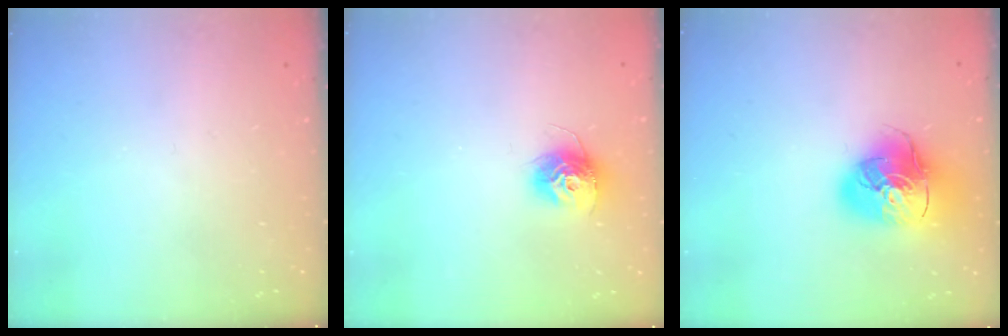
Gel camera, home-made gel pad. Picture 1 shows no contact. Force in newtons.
{"total": 11.5, "press": 11.4, "slide": 0.8}
{"total": 17.4, "press": 17.2, "slide": 2.7}